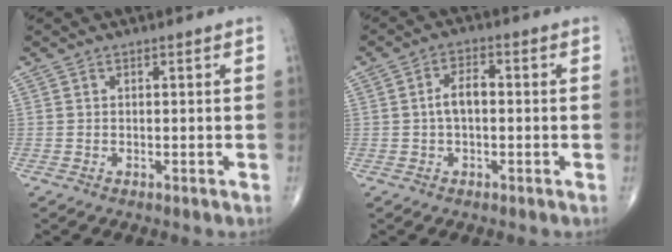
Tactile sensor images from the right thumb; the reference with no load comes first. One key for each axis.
{"total": 4.1, "fx": -0.3, "fy": 2.2, "fz": 3.4, "tx": -0.060, "ty": 0.016, "tz": -0.010}